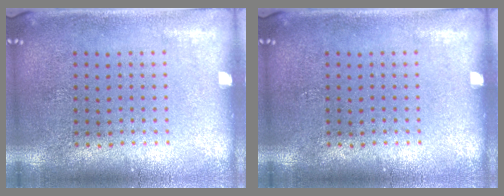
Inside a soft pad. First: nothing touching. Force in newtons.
{"total": 0.0}